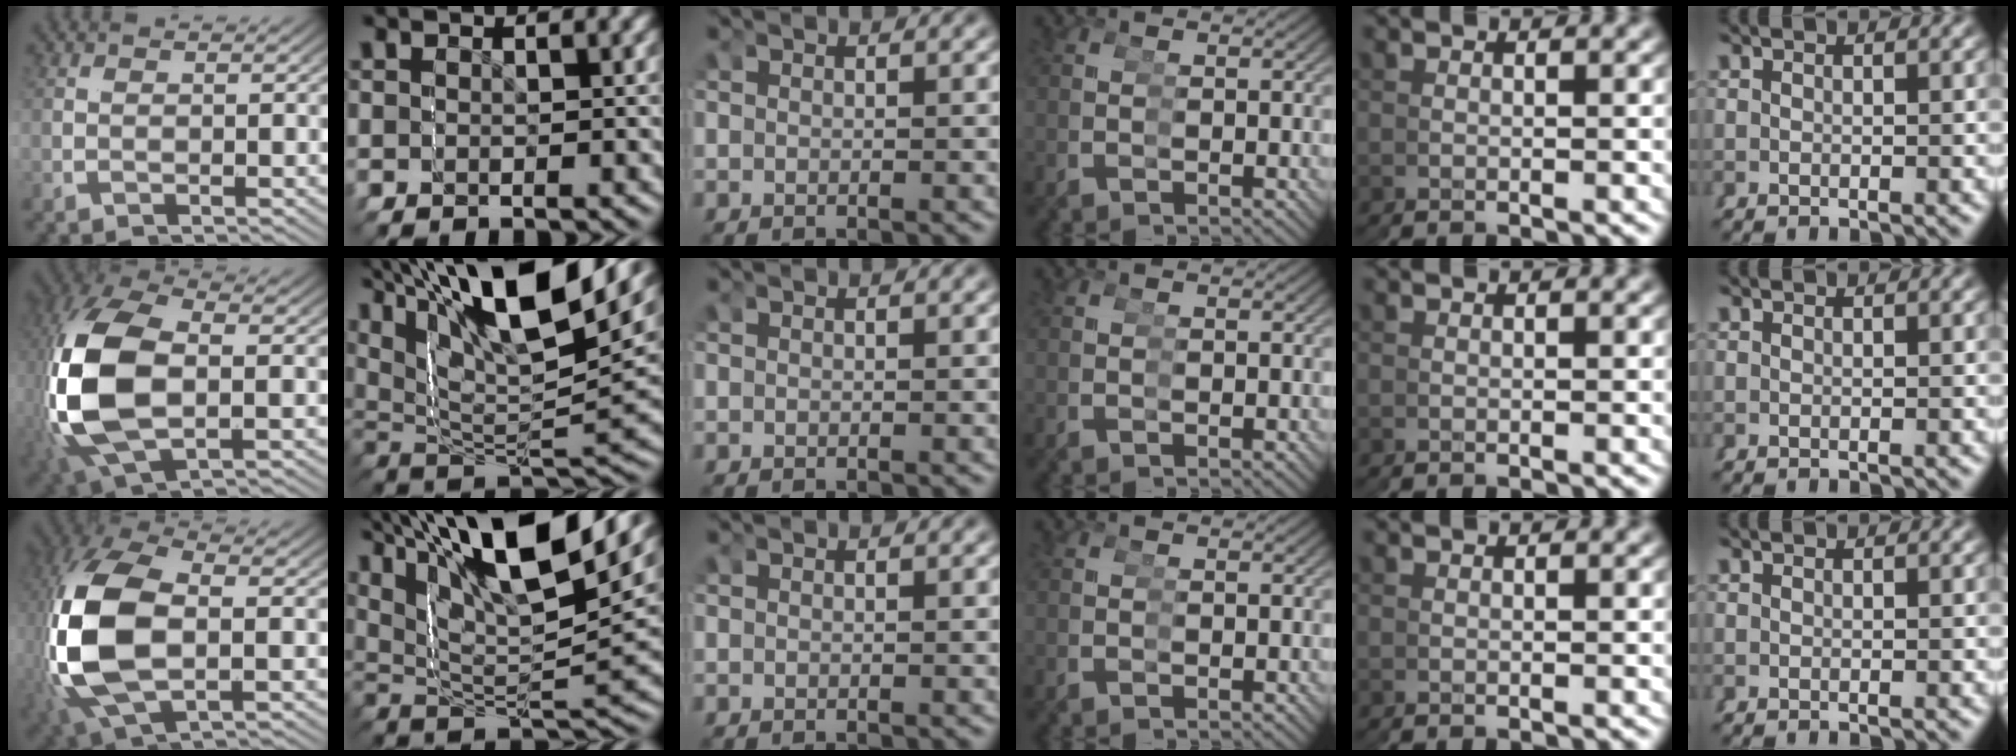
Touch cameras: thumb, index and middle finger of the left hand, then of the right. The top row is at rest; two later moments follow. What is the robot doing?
{"motion": "grasp_and_lifting", "object": "markers"}